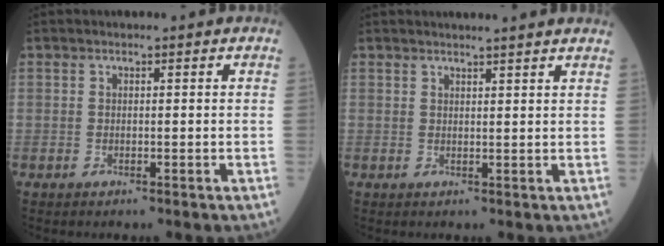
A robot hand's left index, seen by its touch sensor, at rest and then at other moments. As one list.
[{"total": 5.0, "force": [4.7, -0.5, 1.8], "torque": [-0.025, 0.009, 0.049]}]